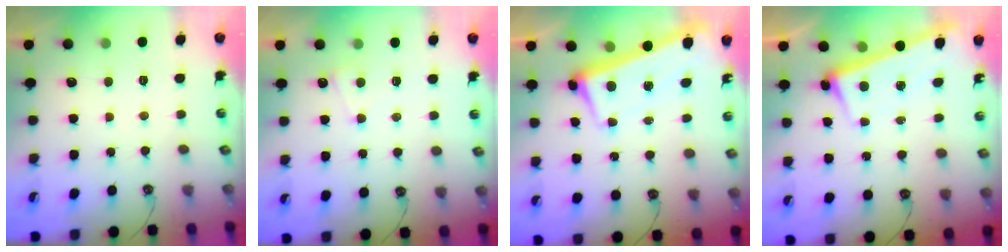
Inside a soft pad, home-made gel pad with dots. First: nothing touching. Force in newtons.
{"total": 2.2, "press": 2.2, "slide": 0.5}
{"total": 1.3, "press": 0.2, "slide": 1.3}
{"total": 2.5, "press": 2.4, "slide": 0.7}